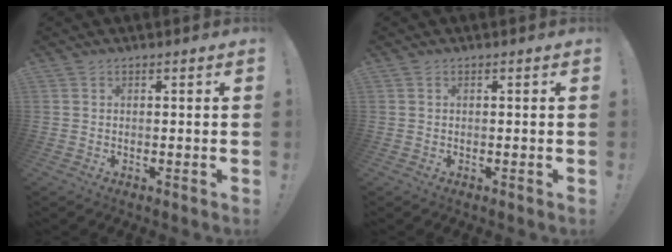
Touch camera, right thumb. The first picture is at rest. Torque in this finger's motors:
{"motor_torque": [-0.04, 0.18, -0.05, 0.13, 0.00]}